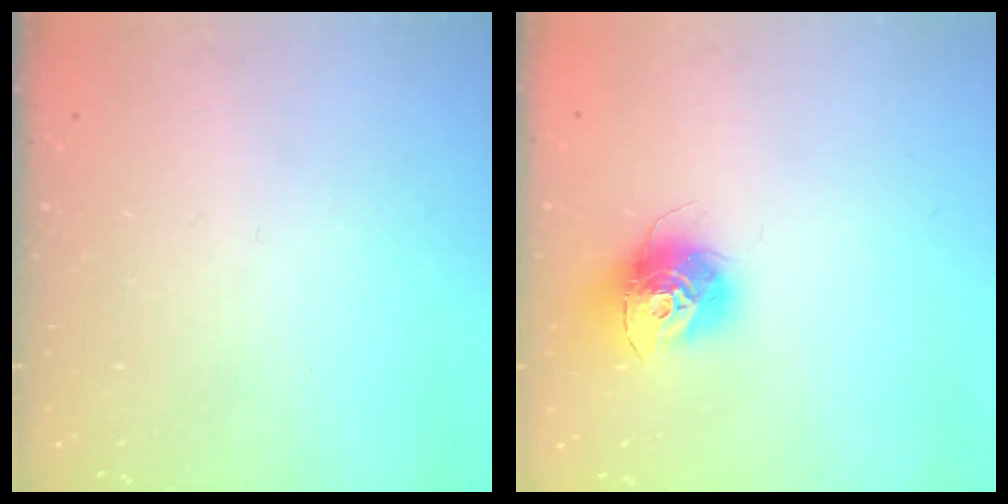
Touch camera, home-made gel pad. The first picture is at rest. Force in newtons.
{"total": 13.0, "press": 13.0, "slide": 1.0}